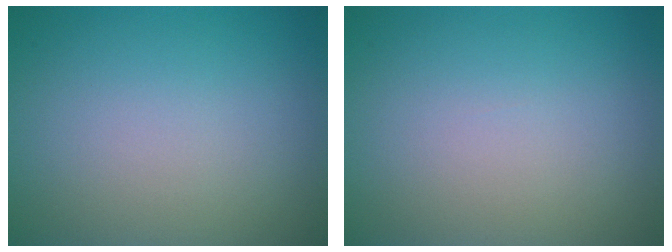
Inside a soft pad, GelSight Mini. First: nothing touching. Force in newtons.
{"total": 0.0}